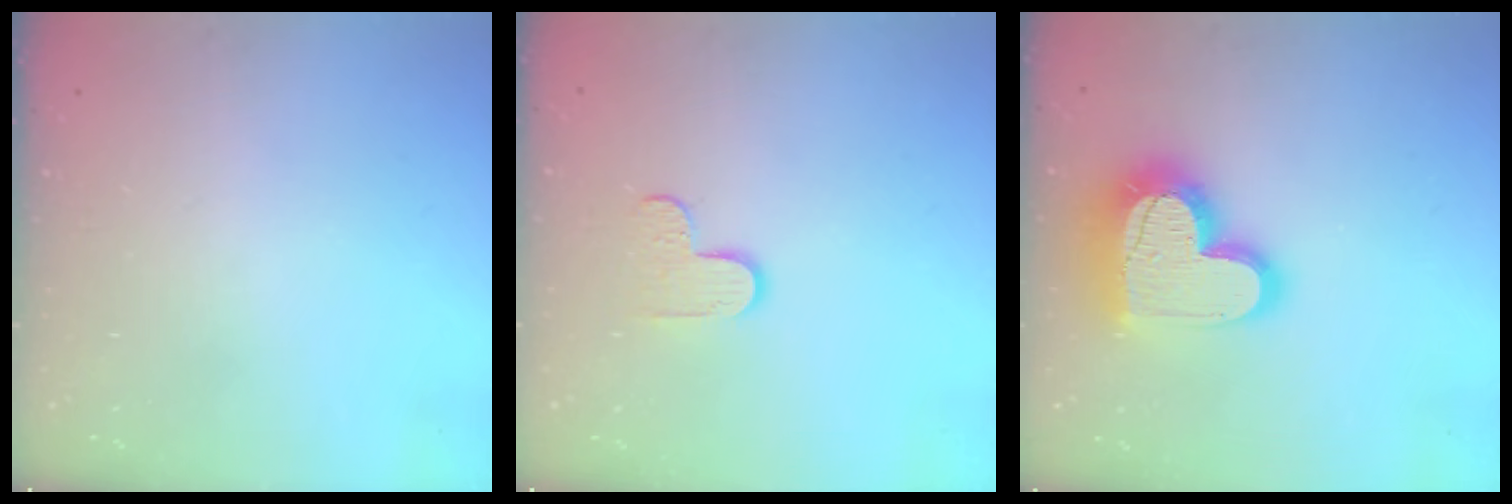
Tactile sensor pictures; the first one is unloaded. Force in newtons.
{"total": 5.3, "press": 5.3, "slide": 0.3}
{"total": 21.1, "press": 21.0, "slide": 1.9}